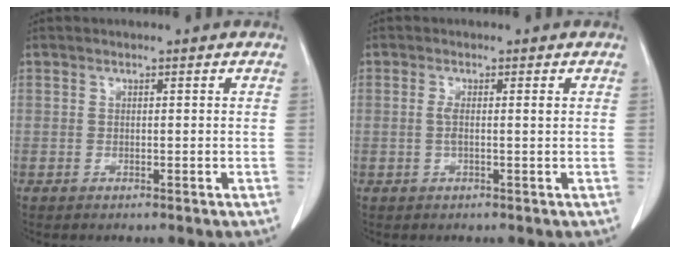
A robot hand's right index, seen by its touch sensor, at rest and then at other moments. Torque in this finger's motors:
{"motor_torque": [0.03, -0.01, 0.03, 0.04]}